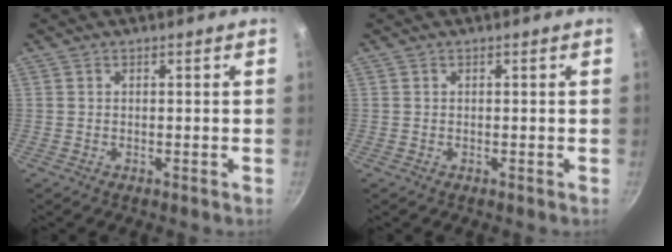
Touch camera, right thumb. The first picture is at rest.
{"total": 0.0}